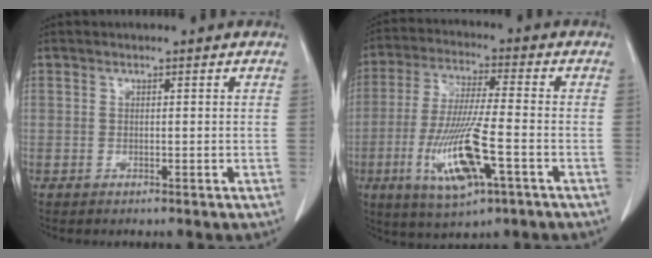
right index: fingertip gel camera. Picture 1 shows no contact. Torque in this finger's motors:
{"motor_torque": [0.48, -0.03, 0.30, 0.21]}